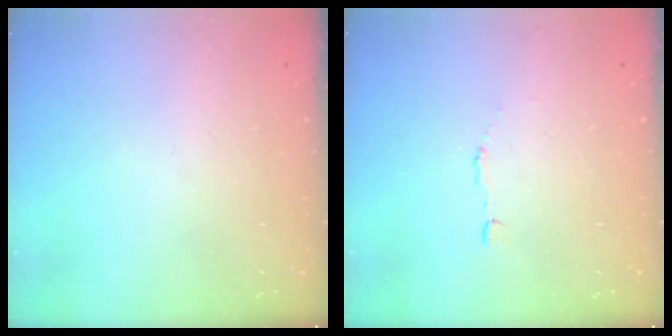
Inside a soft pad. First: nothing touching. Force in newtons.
{"total": 2.2, "press": 2.2, "slide": 0.1}